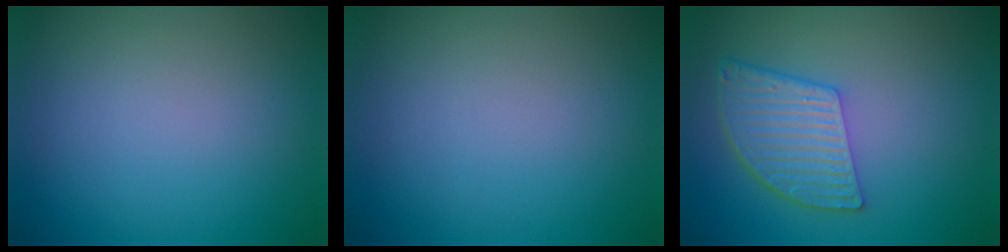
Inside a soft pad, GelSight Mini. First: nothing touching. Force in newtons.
{"total": 0.0}
{"total": 5.8, "press": 4.3, "slide": 3.8}